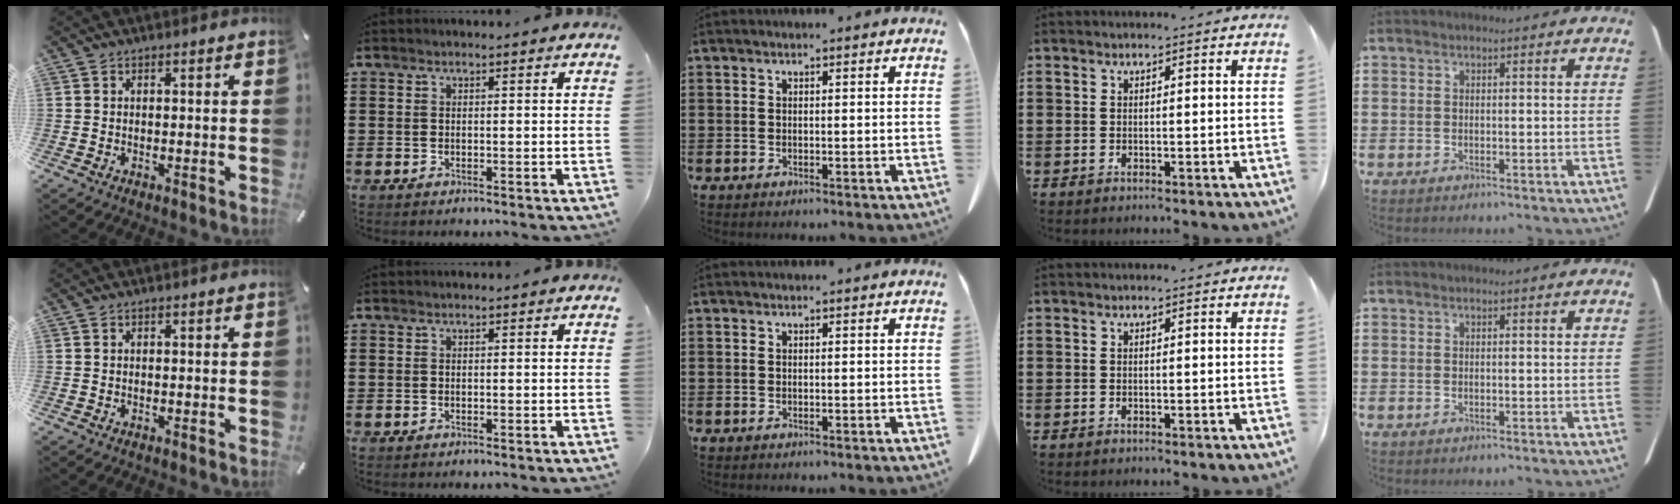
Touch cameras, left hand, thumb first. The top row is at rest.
{}